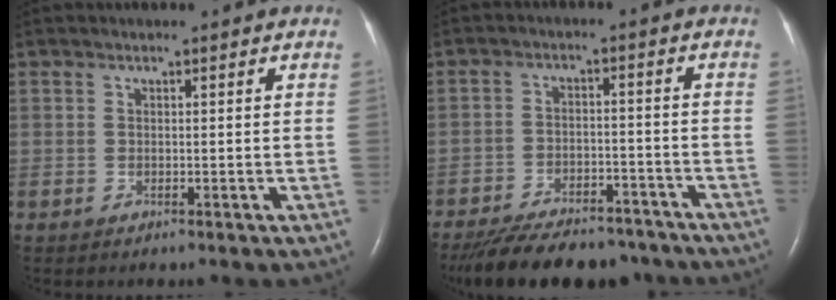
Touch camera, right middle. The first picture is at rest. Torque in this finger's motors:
{"motor_torque": [1.07, -1.07, 0.29, 0.09]}